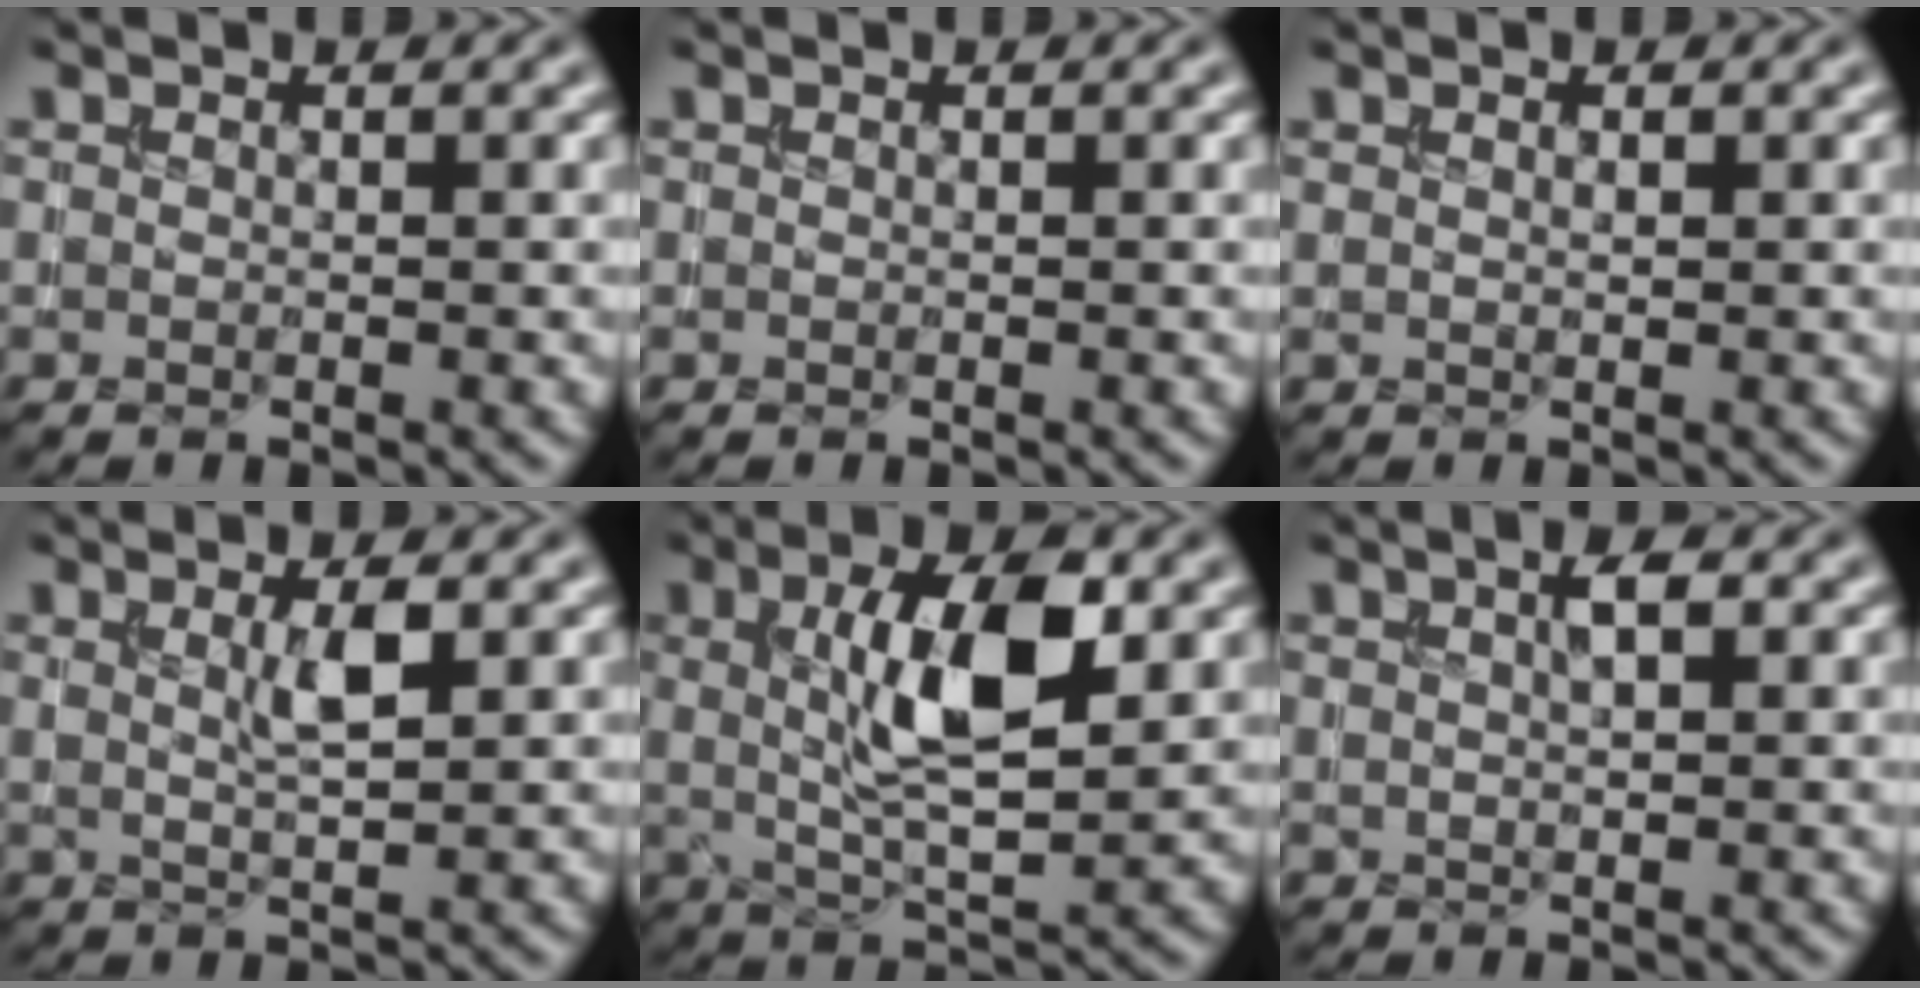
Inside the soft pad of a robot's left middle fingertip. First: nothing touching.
{"total": 0.0}
{"total": 0.6, "force": [0.3, 0.2, 0.4], "torque": [-0.008, 0.000, 0.004]}
{"total": 2.6, "force": [0.8, 0.5, 2.4], "torque": [-0.044, -0.001, 0.014]}
{"total": 7.9, "force": [1.7, 2.6, 7.2], "torque": [-0.124, 0.001, 0.028]}
{"total": 2.2, "force": [0.8, 0.8, 1.8], "torque": [-0.033, 0.004, 0.015]}